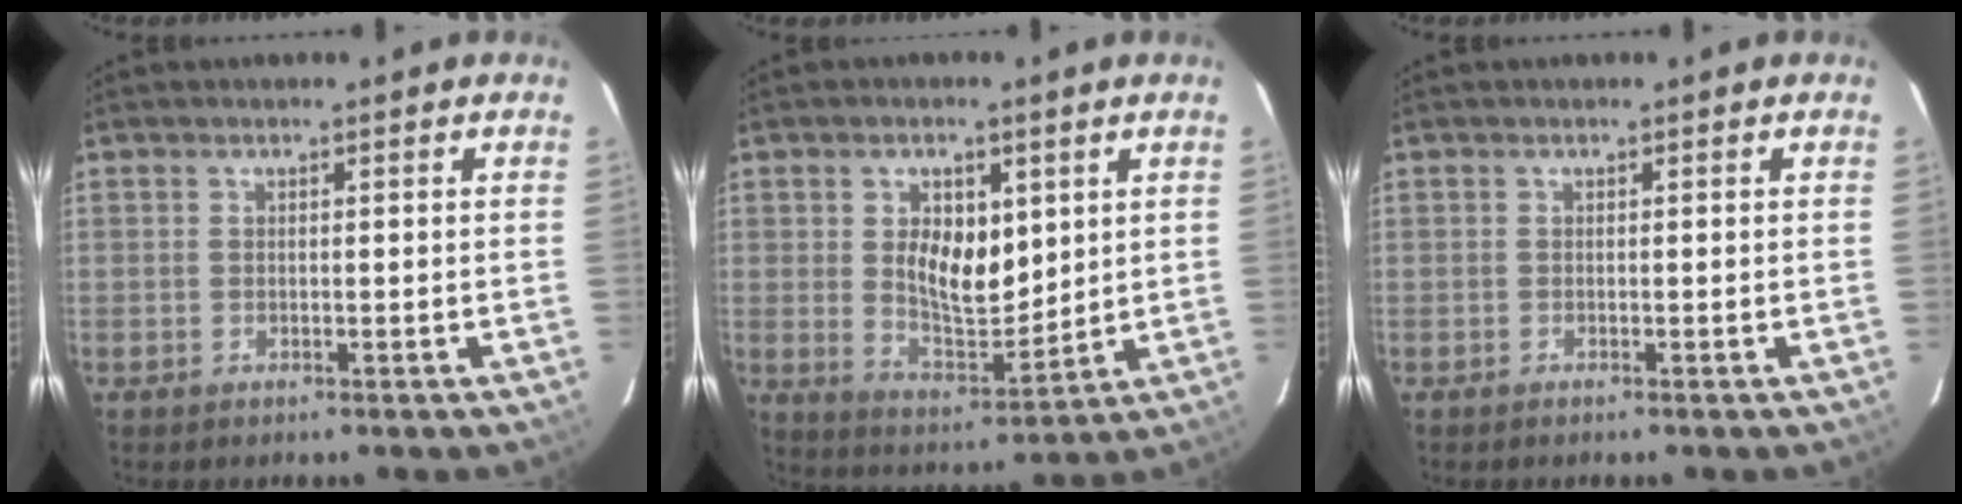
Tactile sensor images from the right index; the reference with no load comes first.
{"total": 10.1, "force": [2.4, 5.7, 7.9], "torque": [-0.137, -0.003, 0.054]}
{"total": 0.0}